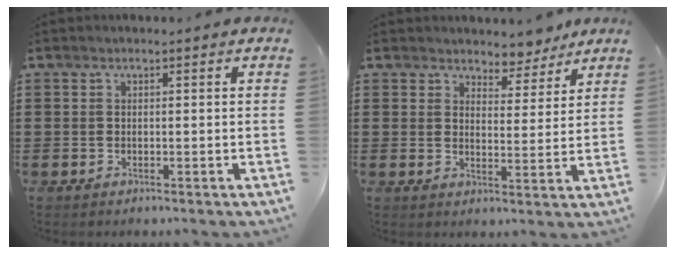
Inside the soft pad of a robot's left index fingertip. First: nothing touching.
{"total": 4.3, "force": [4.1, 1.4, 0.2], "torque": [-0.017, -0.015, 0.074]}